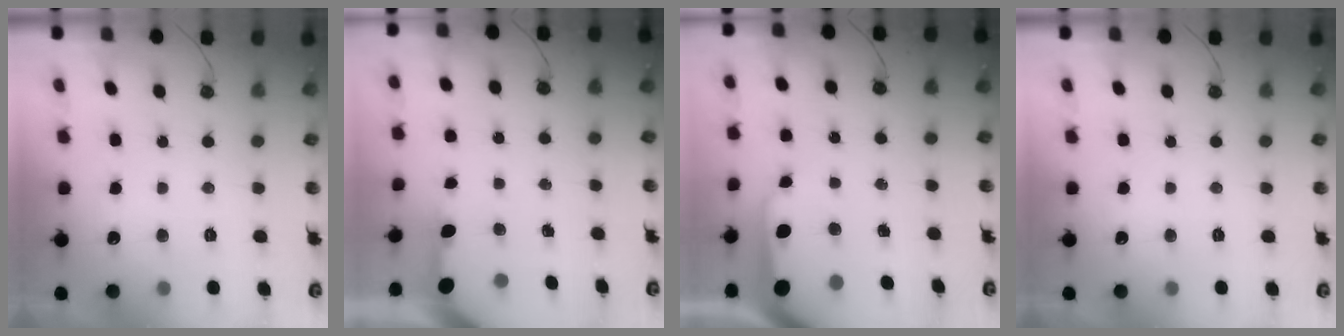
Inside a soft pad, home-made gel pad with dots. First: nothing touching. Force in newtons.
{"total": 3.4, "press": 3.4, "slide": 0.4}
{"total": 9.5, "press": 9.4, "slide": 1.0}
{"total": 0.0}